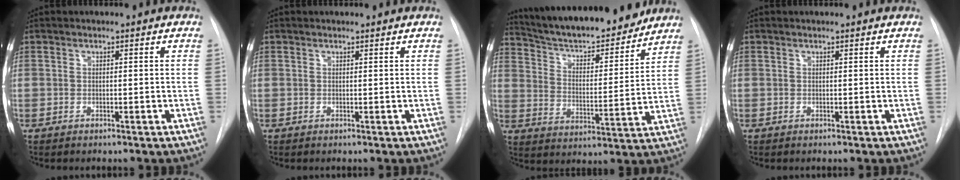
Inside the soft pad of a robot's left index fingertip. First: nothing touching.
{"total": 1.4, "force": [1.4, 0.0, 0.1], "torque": [-0.006, 0.009, 0.020]}
{"total": 19.2, "force": [17.4, 3.2, 7.5], "torque": [-0.120, -0.003, 0.266]}
{"total": 1.2, "force": [1.2, -0.1, 0.1], "torque": [-0.008, 0.007, 0.016]}